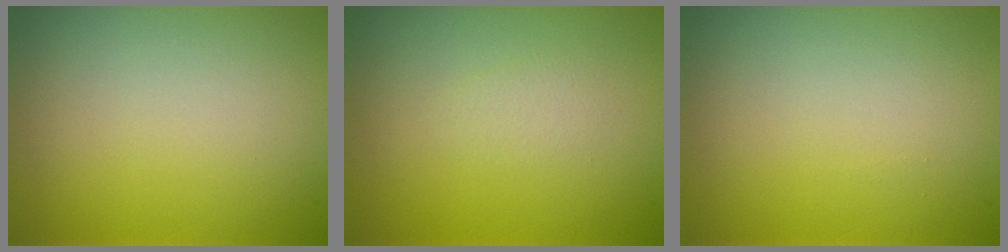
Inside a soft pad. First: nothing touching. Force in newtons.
{"total": 0.8, "press": 0.8, "slide": 0.0}
{"total": 0.0}